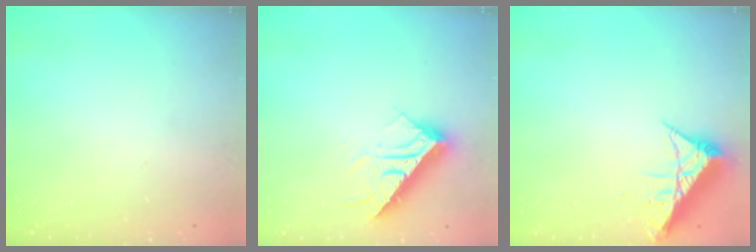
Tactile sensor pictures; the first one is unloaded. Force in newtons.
{"total": 16.3, "press": 16.3, "slide": 0.3}
{"total": 7.3, "press": 7.3, "slide": 0.2}